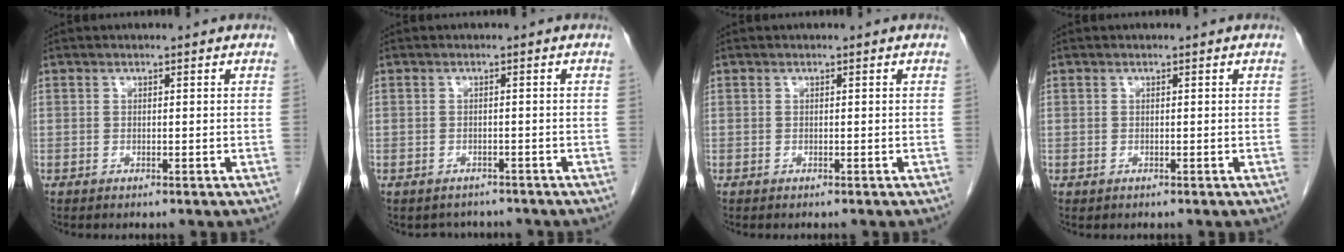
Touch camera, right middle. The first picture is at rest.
{"total": 2.9, "force": [-2.6, 1.3, -0.2], "torque": [0.001, 0.004, -0.037]}
{"total": 0.0}
{"total": 0.0}